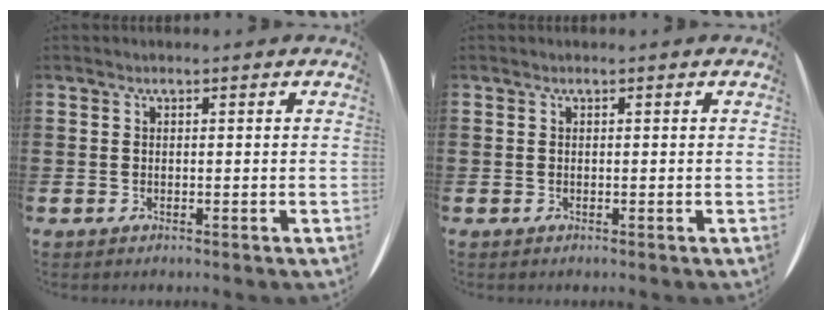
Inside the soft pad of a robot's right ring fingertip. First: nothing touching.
{"total": 0.0}